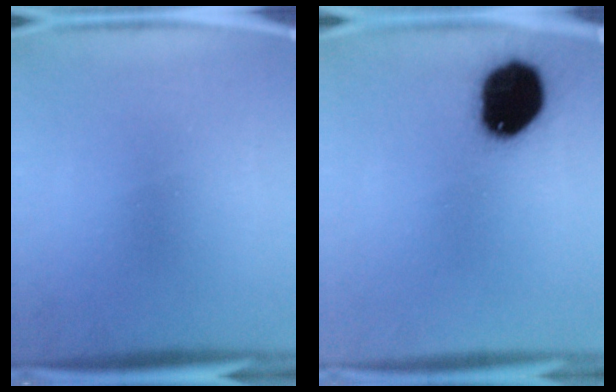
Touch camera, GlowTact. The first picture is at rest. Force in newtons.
{"total": 17.2}